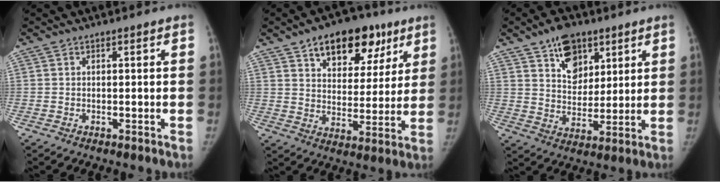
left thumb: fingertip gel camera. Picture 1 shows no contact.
{"total": 16.3, "force": [9.2, 9.5, 9.5], "torque": [-0.080, -0.024, 0.138]}
{"total": 10.4, "force": [5.9, 6.7, 5.3], "torque": [-0.051, -0.032, 0.101]}